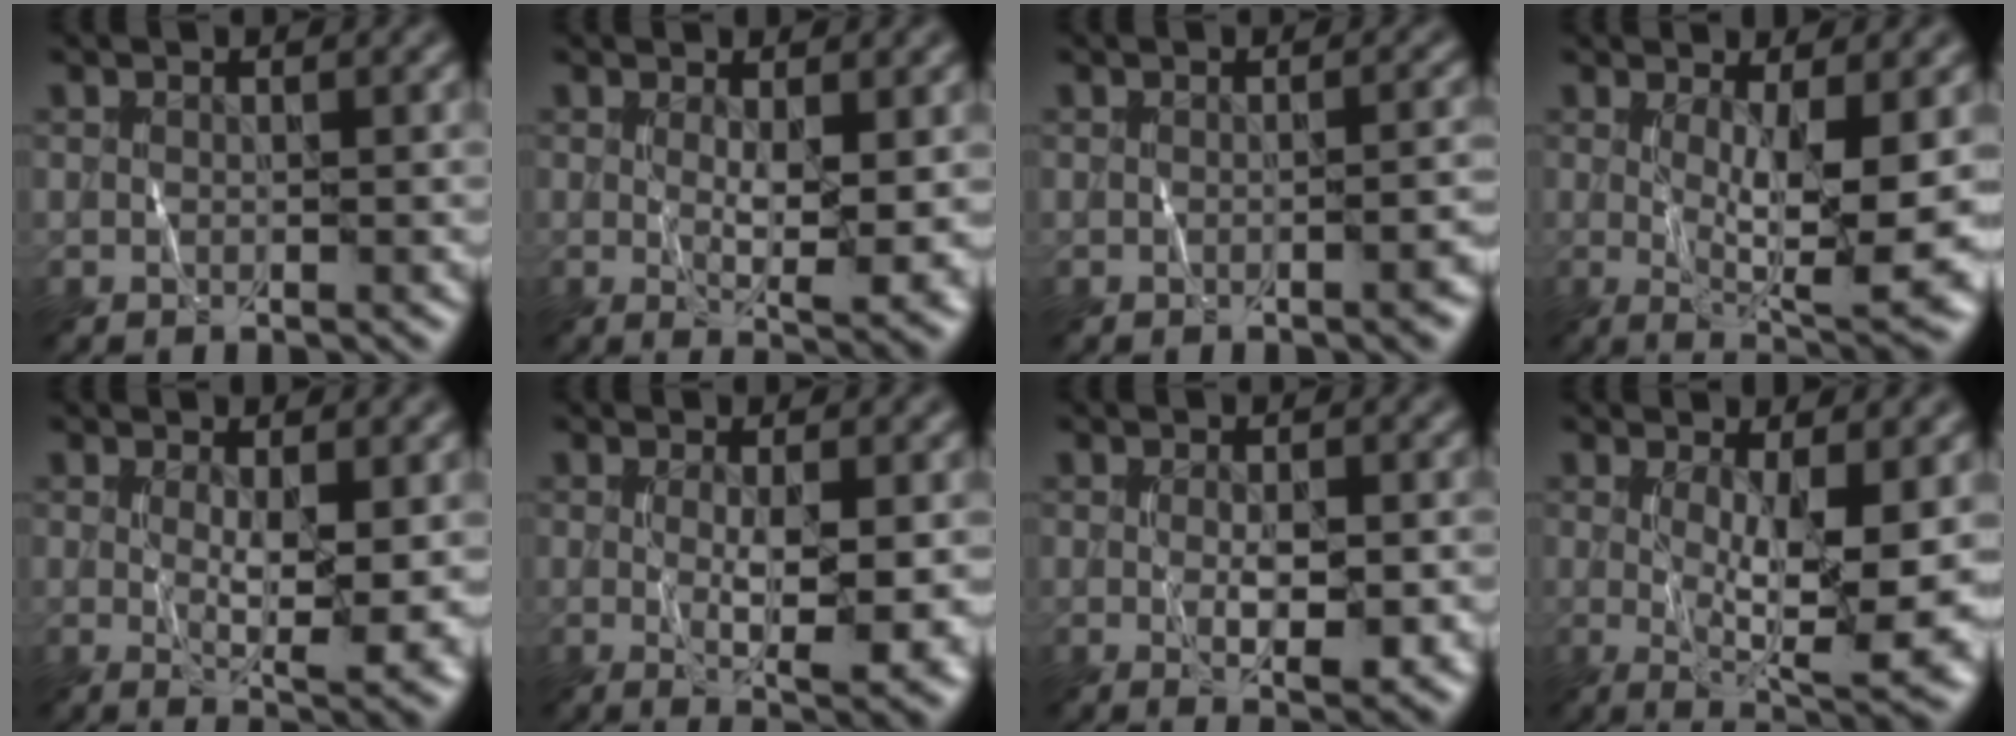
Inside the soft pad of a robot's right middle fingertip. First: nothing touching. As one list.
[{"total": 4.2, "force": [0.4, 1.0, 4.0], "torque": [-0.071, -0.014, 0.012]}, {"total": 2.0, "force": [-0.6, 0.5, 1.8], "torque": [-0.018, 0.003, -0.008]}, {"total": 7.9, "force": [-0.2, 1.9, 7.7], "torque": [-0.126, -0.017, 0.005]}, {"total": 4.8, "force": [0.2, 1.1, 4.7], "torque": [-0.081, -0.015, 0.010]}, {"total": 5.3, "force": [-0.4, 1.0, 5.2], "torque": [-0.089, -0.011, -0.001]}, {"total": 3.4, "force": [-0.4, 1.0, 3.2], "torque": [-0.057, -0.011, -0.001]}, {"total": 8.6, "force": [-0.2, 2.2, 8.3], "torque": [-0.138, -0.019, 0.004]}]